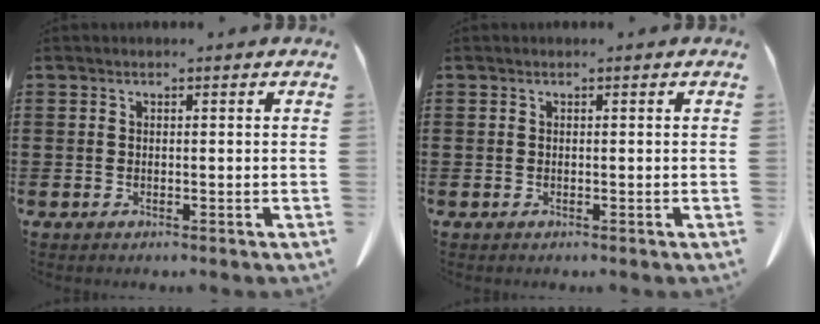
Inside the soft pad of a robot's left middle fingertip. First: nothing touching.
{"total": 0.0}